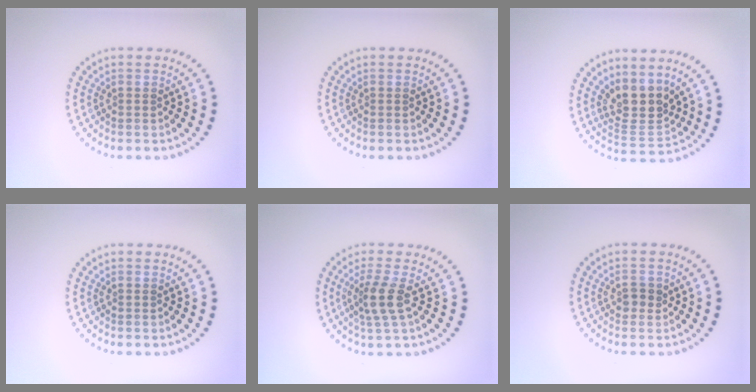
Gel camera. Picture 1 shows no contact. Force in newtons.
{"total": 0.0}
{"total": 3.8, "press": 3.2, "slide": 2.1}
{"total": 0.0}
{"total": 2.8, "press": 2.1, "slide": 1.8}
{"total": 1.3, "press": 1.2, "slide": 0.4}